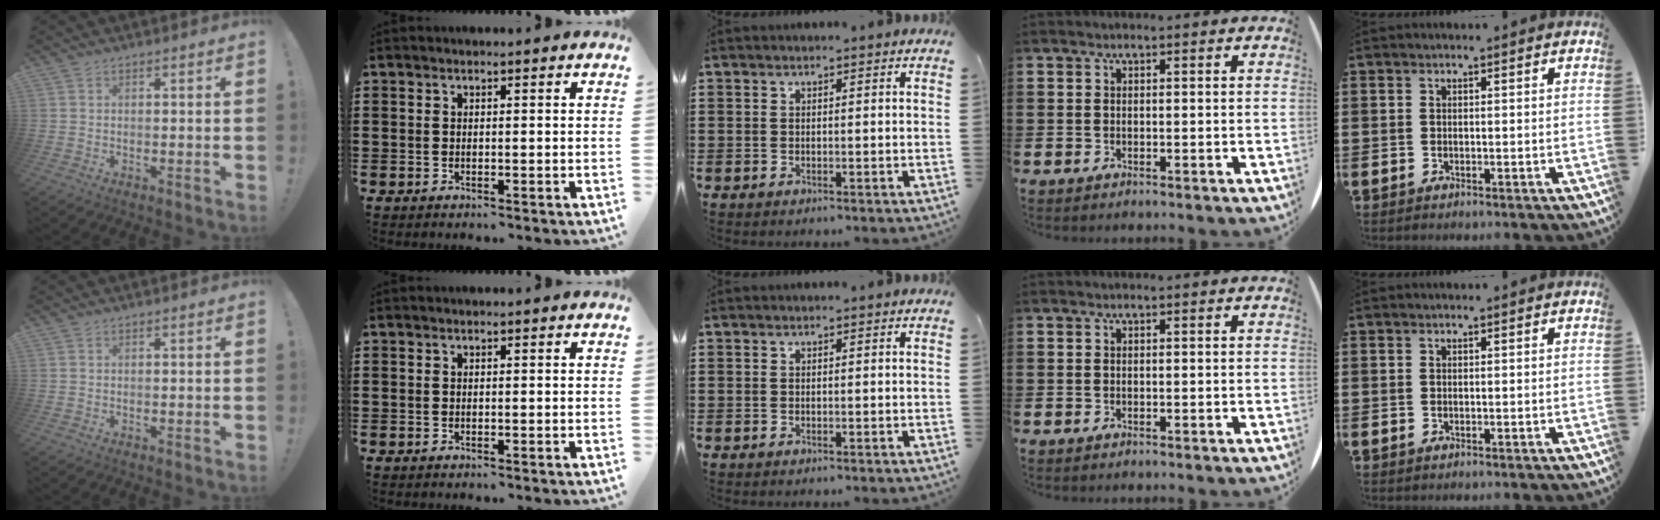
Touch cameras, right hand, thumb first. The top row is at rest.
{}